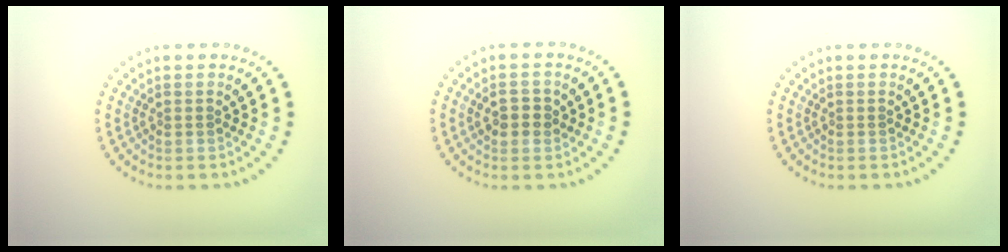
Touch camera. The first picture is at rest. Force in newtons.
{"total": 2.2, "press": 2.2, "slide": 0.1}
{"total": 0.0}